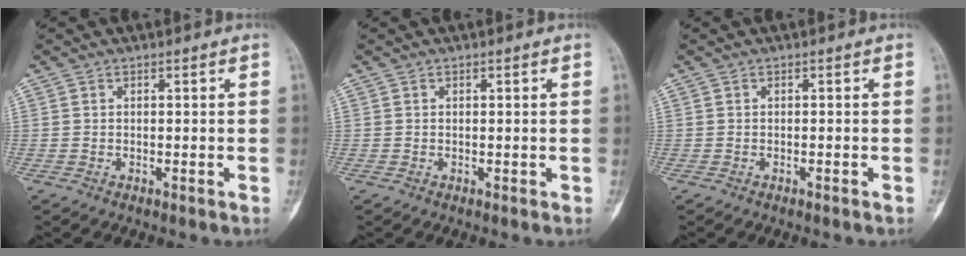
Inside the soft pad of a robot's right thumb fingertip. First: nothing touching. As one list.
[{"total": 0.0}, {"total": 0.0}]